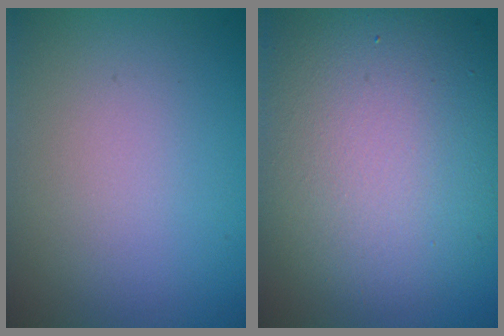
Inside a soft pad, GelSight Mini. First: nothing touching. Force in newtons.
{"total": 10.5, "press": 10.5, "slide": 0.4}